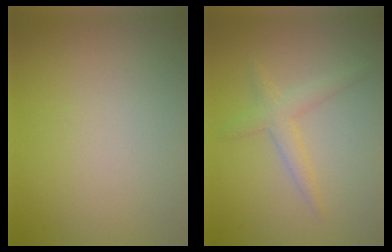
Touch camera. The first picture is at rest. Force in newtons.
{"total": 2.2, "press": 2.2, "slide": 0.2}